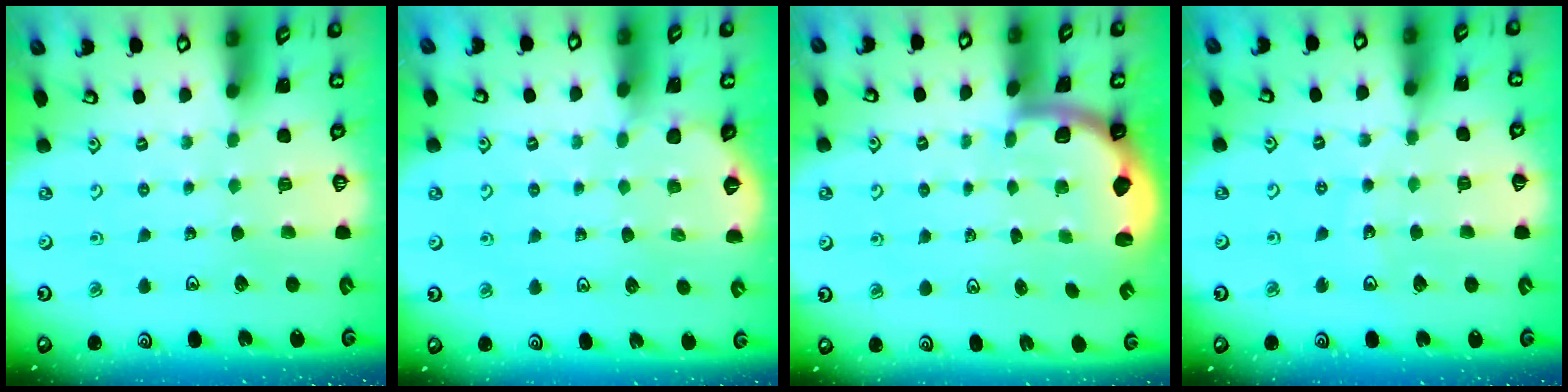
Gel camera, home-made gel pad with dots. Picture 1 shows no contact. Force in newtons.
{"total": 2.3, "press": 2.3, "slide": 0.1}
{"total": 2.0, "press": 2.0, "slide": 0.5}
{"total": 4.9, "press": 4.3, "slide": 2.3}